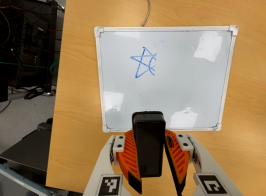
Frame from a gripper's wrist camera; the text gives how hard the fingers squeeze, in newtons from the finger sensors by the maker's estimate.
{"total": 11.6, "left": 10.2, "right": 13.0}